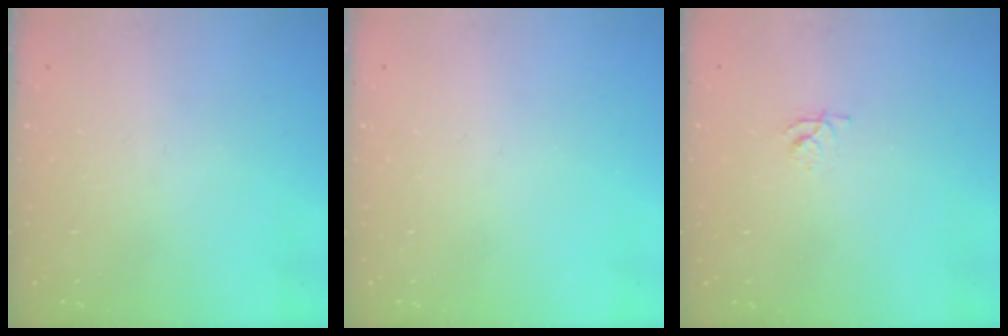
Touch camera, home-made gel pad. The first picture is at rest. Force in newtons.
{"total": 0.0}
{"total": 3.8, "press": 3.7, "slide": 0.6}